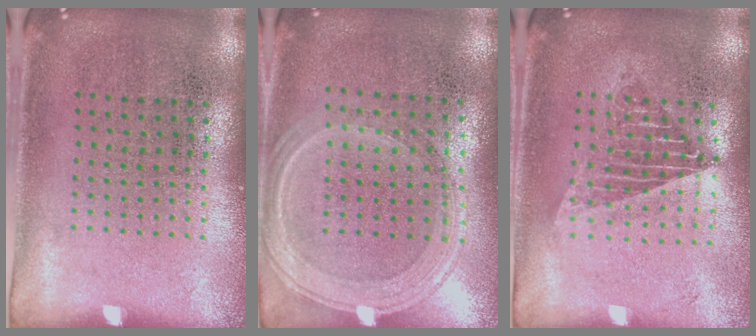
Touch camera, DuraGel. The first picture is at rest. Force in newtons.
{"total": 1.2, "press": 1.2, "slide": 0.3}
{"total": 1.5, "press": 1.3, "slide": 0.7}